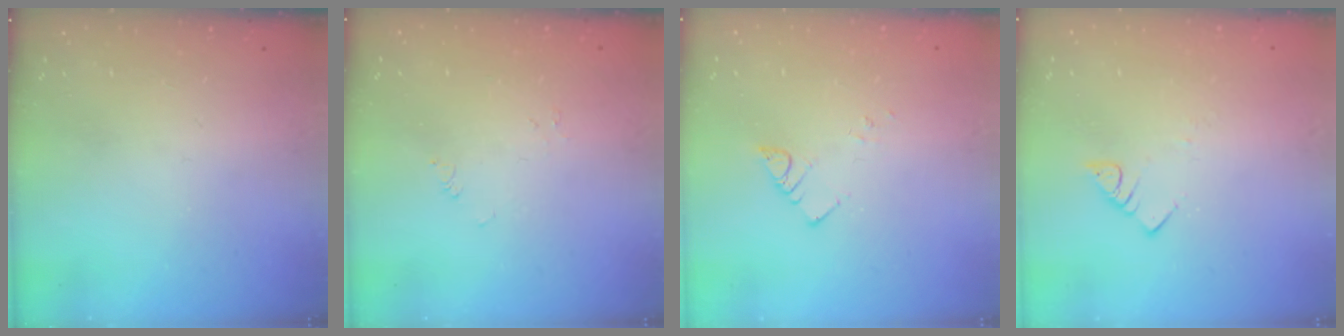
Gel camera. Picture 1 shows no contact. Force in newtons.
{"total": 0.0}
{"total": 2.5, "press": 2.5, "slide": 0.3}
{"total": 2.8, "press": 2.8, "slide": 0.2}